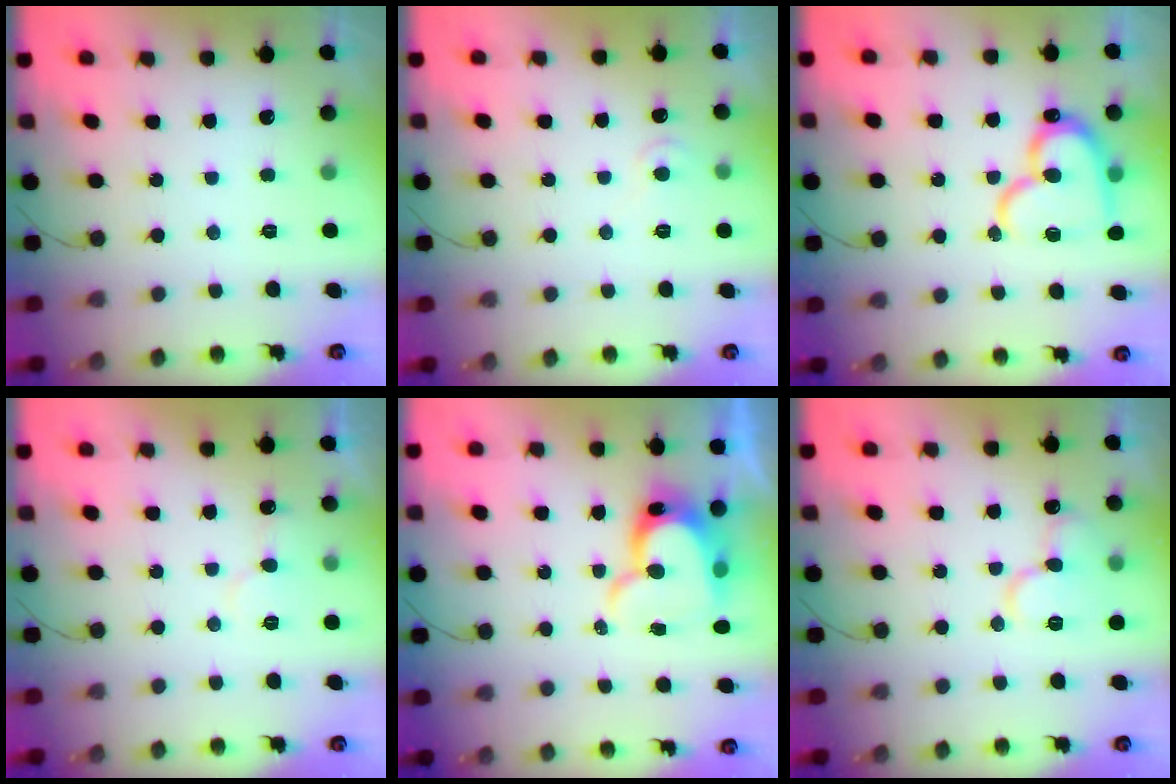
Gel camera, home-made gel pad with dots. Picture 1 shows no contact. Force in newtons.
{"total": 5.3, "press": 5.2, "slide": 0.6}
{"total": 17.1, "press": 17.0, "slide": 1.8}
{"total": 6.0, "press": 6.0, "slide": 0.2}
{"total": 12.7, "press": 12.6, "slide": 1.4}
{"total": 12.2, "press": 12.1, "slide": 1.6}